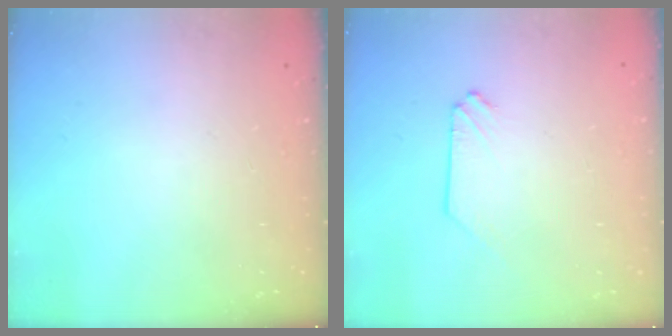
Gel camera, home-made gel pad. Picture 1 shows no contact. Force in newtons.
{"total": 0.0}